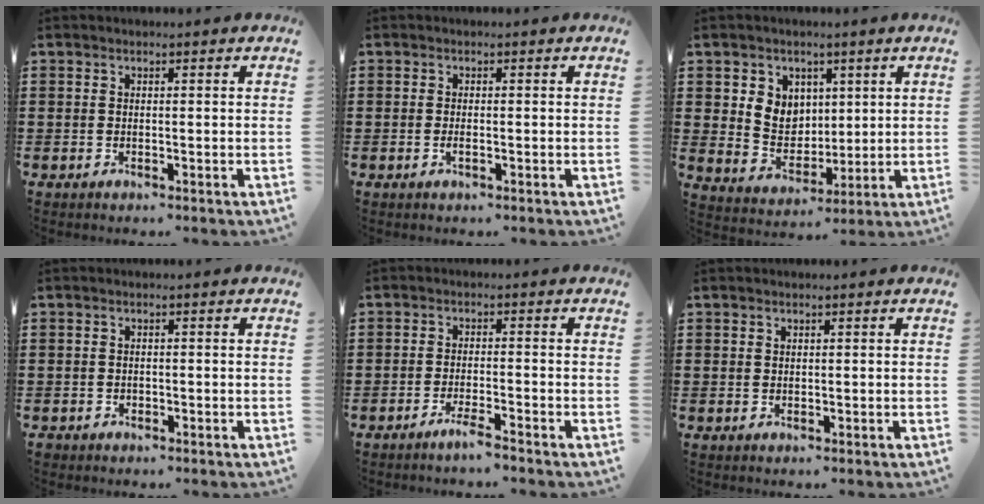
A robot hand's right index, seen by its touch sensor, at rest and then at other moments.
{"total": 0.8, "force": [-0.3, 0.2, 0.7], "torque": [-0.013, -0.003, -0.005]}
{"total": 5.8, "force": [2.3, 5.2, 1.0], "torque": [-0.040, 0.006, 0.042]}
{"total": 0.7, "force": [-0.5, 0.6, -0.1], "torque": [-0.002, 0.003, -0.011]}
{"total": 2.8, "force": [-2.4, -0.3, 1.4], "torque": [-0.022, 0.000, -0.043]}
{"total": 0.5, "force": [0.3, 0.4, 0.1], "torque": [-0.003, 0.002, 0.007]}